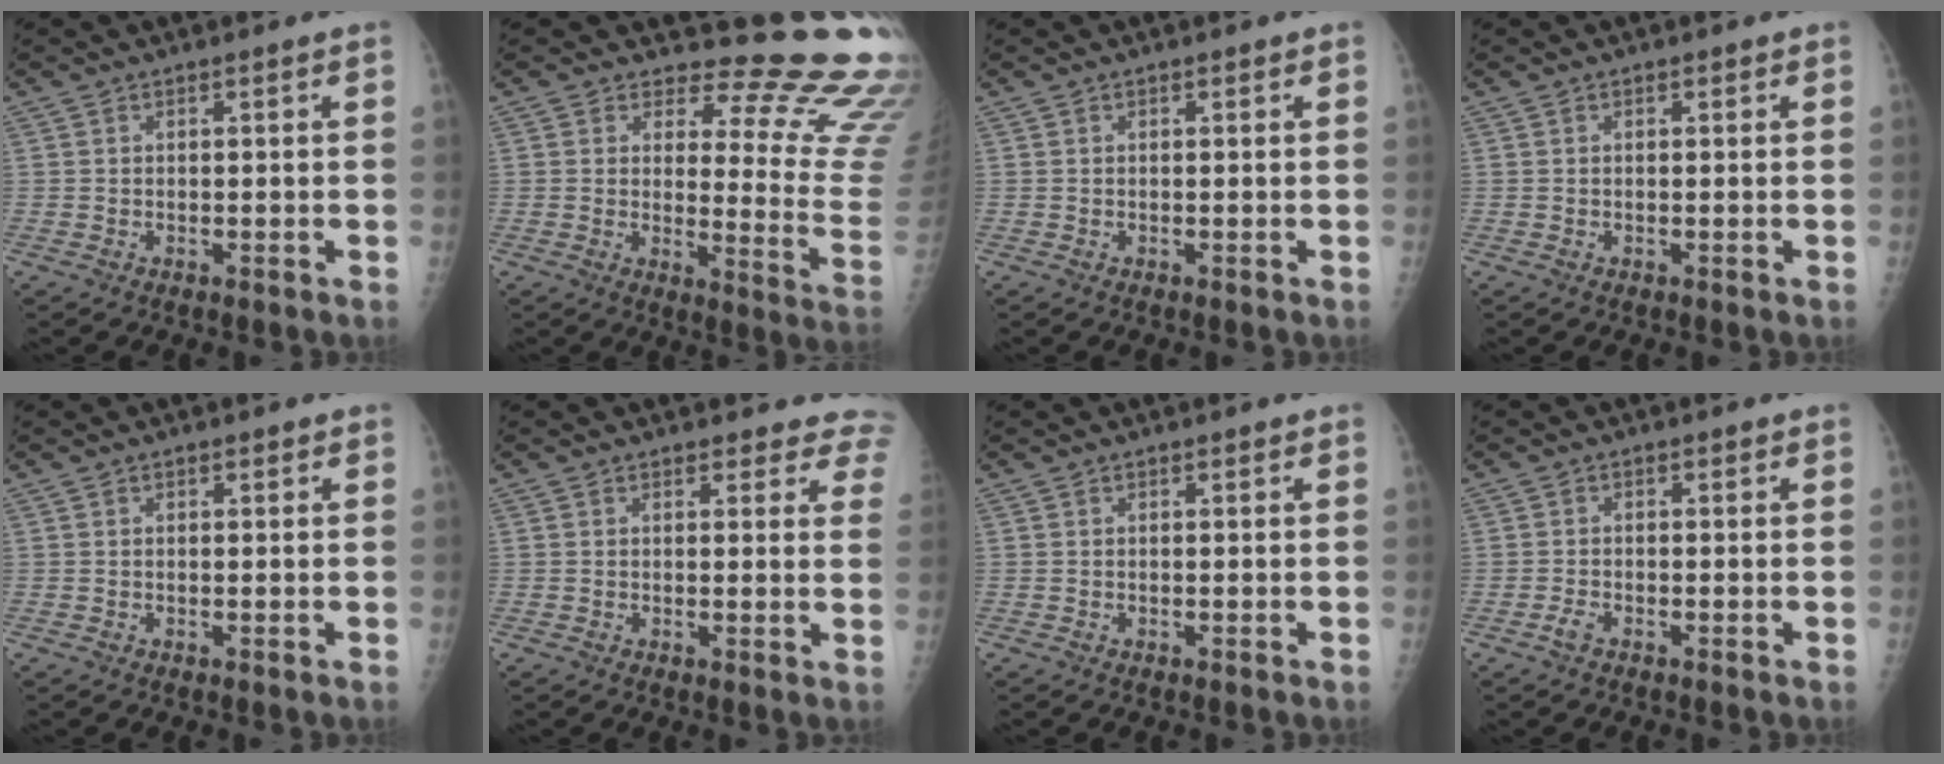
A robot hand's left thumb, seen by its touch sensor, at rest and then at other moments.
{"total": 19.1, "force": [16.9, 5.4, 7.3], "torque": [-0.040, -0.176, 0.179]}
{"total": 0.0}
{"total": 0.0}
{"total": 0.8, "force": [0.4, 0.5, 0.5], "torque": [-0.005, 0.000, 0.002]}
{"total": 7.7, "force": [7.0, 2.9, 0.9], "torque": [0.046, -0.027, 0.048]}
{"total": 0.0}
{"total": 1.5, "force": [-0.9, 0.8, 1.0], "torque": [-0.017, 0.001, -0.020]}